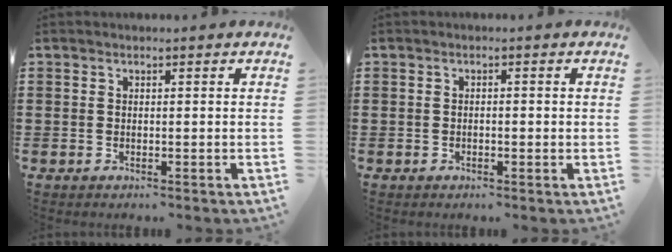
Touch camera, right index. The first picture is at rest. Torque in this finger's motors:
{"motor_torque": [-0.66, 0.75, 0.02, -0.01]}